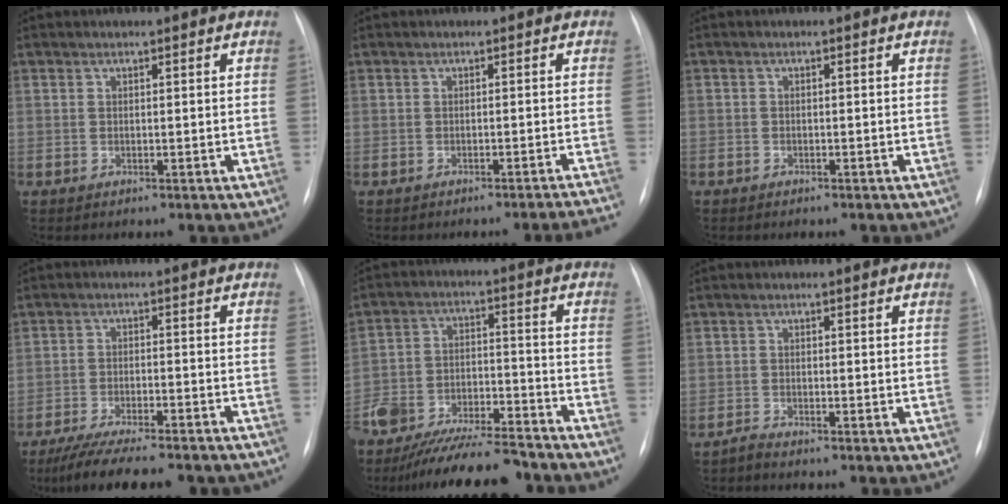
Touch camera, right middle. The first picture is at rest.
{"total": 5.7, "force": [-5.3, -1.6, 1.0], "torque": [0.000, -0.005, -0.058]}
{"total": 1.2, "force": [-0.8, 0.8, 0.1], "torque": [-0.010, 0.003, -0.010]}
{"total": 15.5, "force": [-13.4, 2.3, 7.5], "torque": [-0.123, -0.019, -0.193]}
{"total": 17.2, "force": [-15.3, 3.1, 7.2], "torque": [-0.127, -0.002, -0.246]}
{"total": 0.9, "force": [-0.9, -0.2, 0.1], "torque": [-0.008, -0.006, -0.018]}